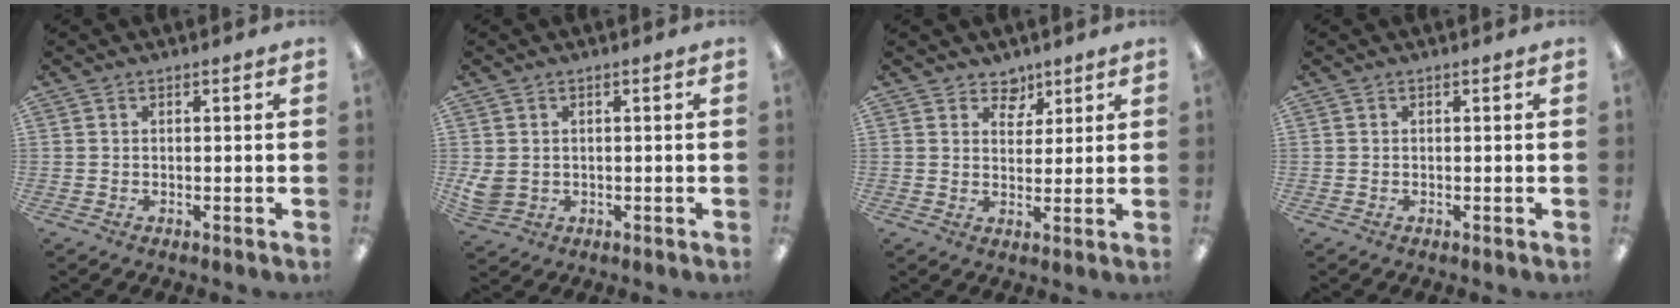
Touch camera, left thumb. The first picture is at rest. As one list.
[{"total": 3.5, "force": [0.3, 3.0, 1.8], "torque": [-0.041, -0.001, 0.008]}, {"total": 4.9, "force": [3.8, 3.1, 0.8], "torque": [-0.001, -0.026, 0.066]}, {"total": 0.0}]